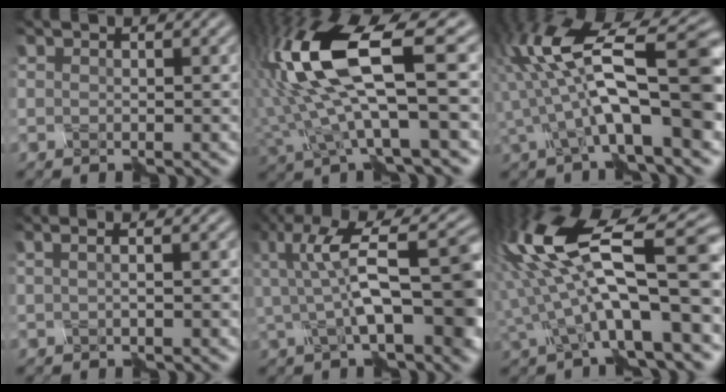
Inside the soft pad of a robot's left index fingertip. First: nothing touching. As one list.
[{"total": 11.4, "force": [0.6, 3.8, 10.7], "torque": [-0.236, 0.008, 0.019]}, {"total": 10.5, "force": [-1.3, 3.6, 9.8], "torque": [-0.166, 0.029, -0.025]}, {"total": 1.7, "force": [-0.3, 0.8, 1.5], "torque": [-0.014, 0.009, -0.019]}, {"total": 10.4, "force": [0.8, 3.7, 9.7], "torque": [-0.164, 0.018, 0.014]}, {"total": 13.4, "force": [0.1, 4.5, 12.6], "torque": [-0.235, 0.026, 0.001]}]